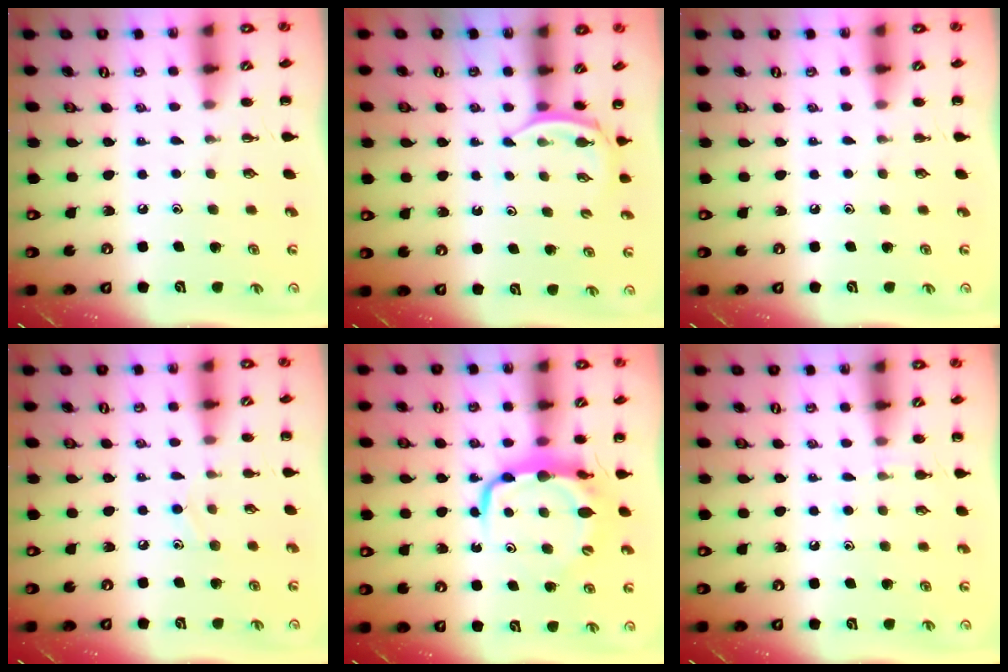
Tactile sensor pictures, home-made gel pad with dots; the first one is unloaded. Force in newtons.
{"total": 2.3, "press": 2.1, "slide": 0.9}
{"total": 0.0}
{"total": 6.9, "press": 6.4, "slide": 2.5}
{"total": 7.8, "press": 7.7, "slide": 1.3}
{"total": 4.3, "press": 3.9, "slide": 1.6}